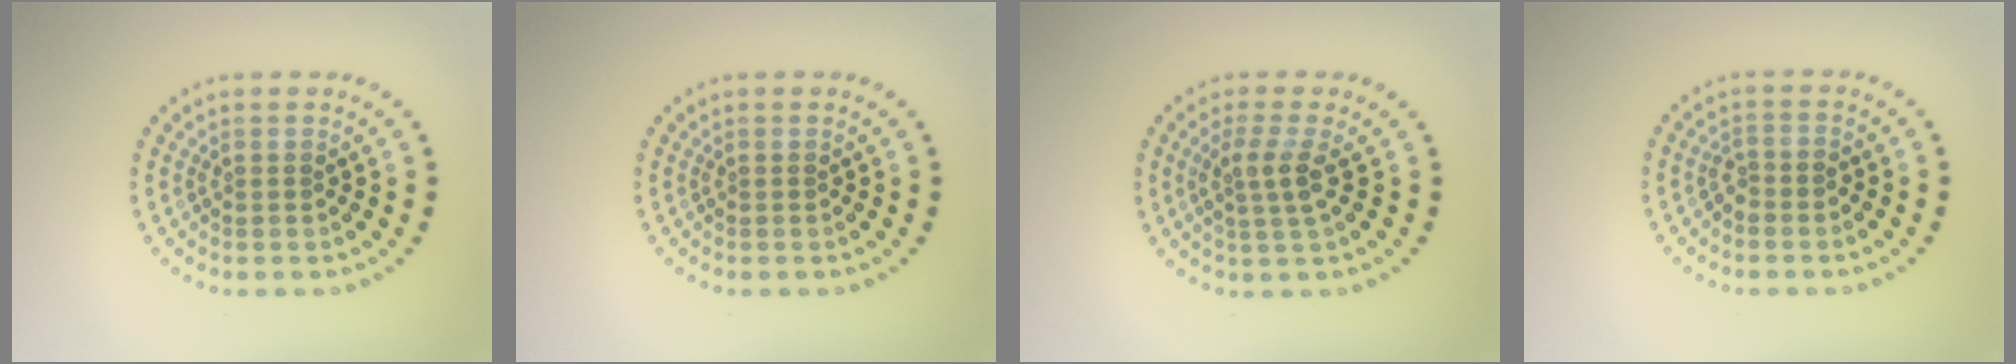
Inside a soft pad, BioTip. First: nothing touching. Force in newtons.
{"total": 0.0}
{"total": 2.5, "press": 2.0, "slide": 1.5}
{"total": 1.3, "press": 1.1, "slide": 0.6}